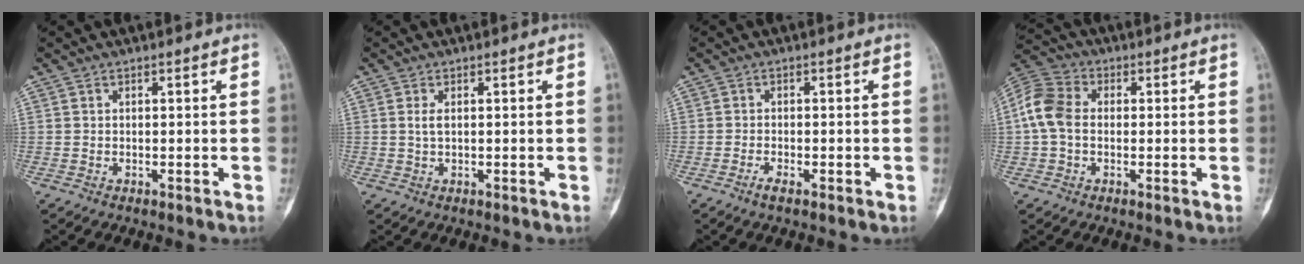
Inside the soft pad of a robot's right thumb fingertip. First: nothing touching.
{"total": 1.5, "force": [0.2, 0.6, 1.3], "torque": [-0.026, -0.001, 0.006]}
{"total": 1.8, "force": [-1.1, 0.5, 1.3], "torque": [-0.031, 0.000, -0.024]}
{"total": 8.6, "force": [0.0, 6.4, 5.8], "torque": [-0.118, 0.026, -0.011]}